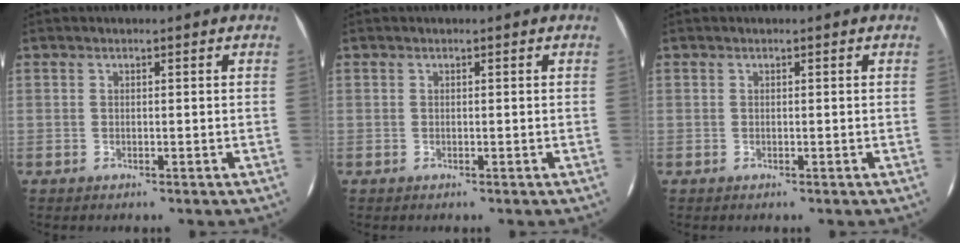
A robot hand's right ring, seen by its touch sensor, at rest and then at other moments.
{"total": 0.0}
{"total": 0.0}